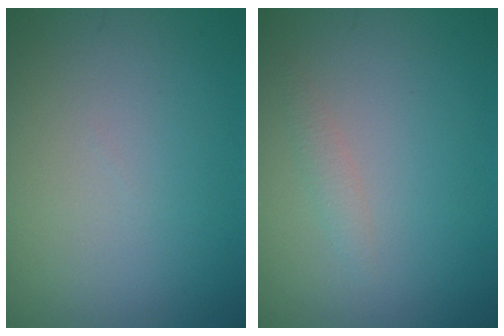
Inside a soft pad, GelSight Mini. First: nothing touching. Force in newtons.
{"total": 0.9, "press": 0.9, "slide": 0.1}